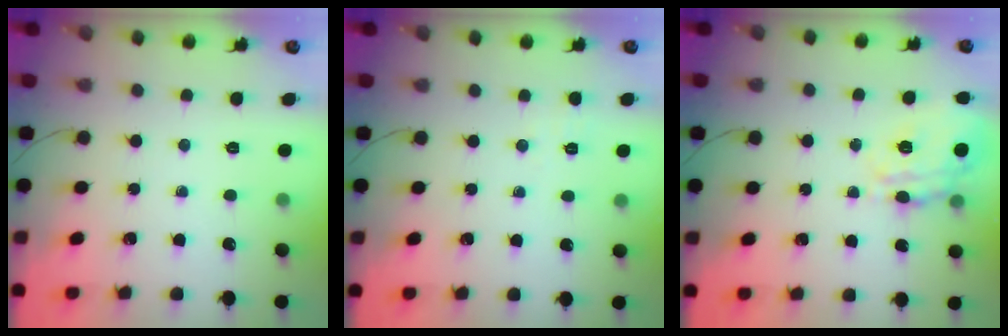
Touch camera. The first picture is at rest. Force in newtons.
{"total": 1.4, "press": 0.5, "slide": 1.3}
{"total": 15.4, "press": 15.3, "slide": 1.6}